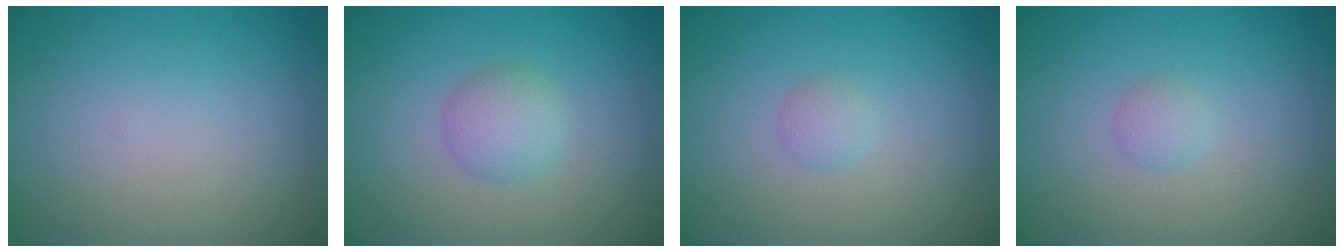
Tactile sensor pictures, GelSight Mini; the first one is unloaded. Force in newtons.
{"total": 2.4, "press": 2.4, "slide": 0.1}
{"total": 1.0, "press": 1.0, "slide": 0.0}
{"total": 1.0, "press": 1.0, "slide": 0.0}